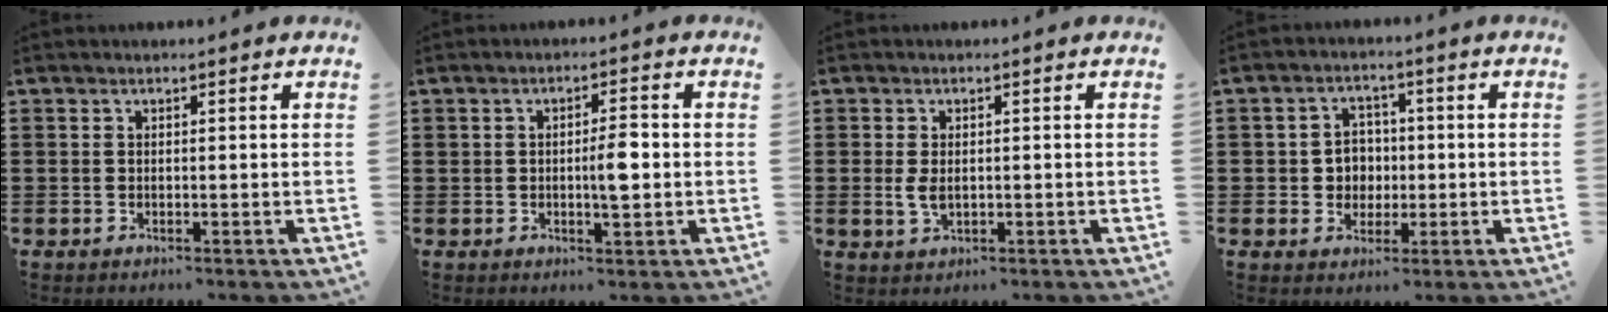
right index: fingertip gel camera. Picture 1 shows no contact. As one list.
[{"total": 4.0, "force": [-0.2, 1.1, 3.8], "torque": [-0.060, 0.001, -0.007]}, {"total": 2.6, "force": [-0.1, 1.4, 2.2], "torque": [-0.052, -0.002, -0.003]}, {"total": 4.2, "force": [-0.2, 3.9, 1.4], "torque": [-0.042, 0.011, -0.008]}]